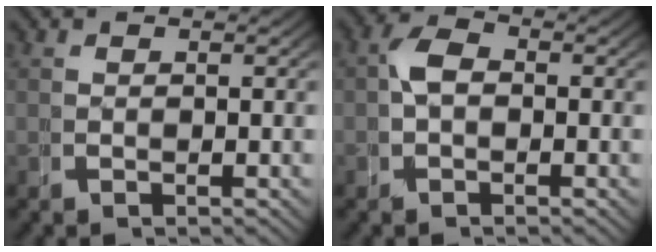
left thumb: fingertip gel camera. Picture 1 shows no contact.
{"total": 2.5, "force": [-0.2, 1.7, 1.8], "torque": [-0.035, 0.003, -0.011]}